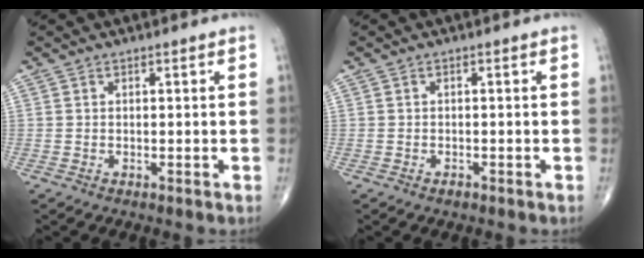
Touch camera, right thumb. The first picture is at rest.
{"total": 0.9, "force": [-0.6, 0.5, 0.4], "torque": [-0.005, 0.002, -0.010]}